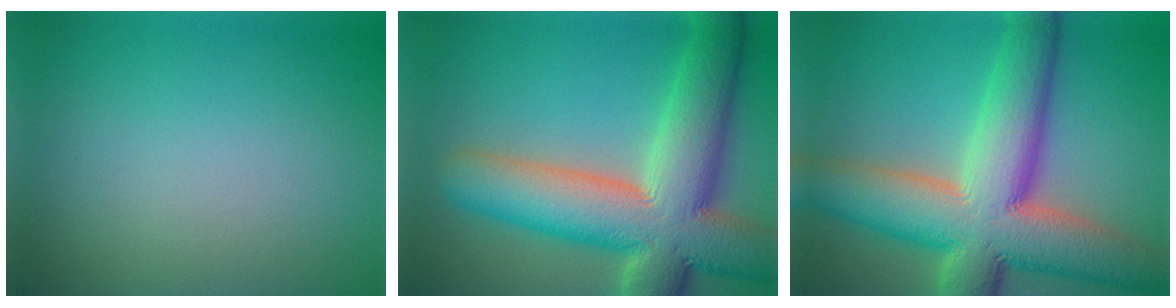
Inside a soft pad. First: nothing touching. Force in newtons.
{"total": 13.5, "press": 13.4, "slide": 1.0}
{"total": 13.7, "press": 13.7, "slide": 0.9}